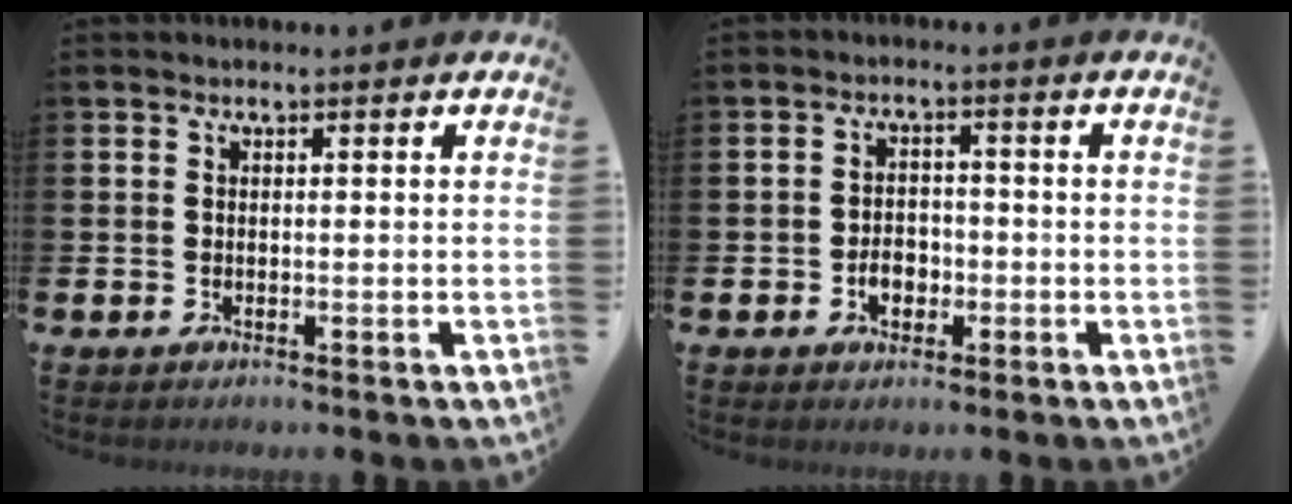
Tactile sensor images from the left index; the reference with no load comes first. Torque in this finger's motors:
{"motor_torque": [0.47, 0.20, 0.17, 0.06]}